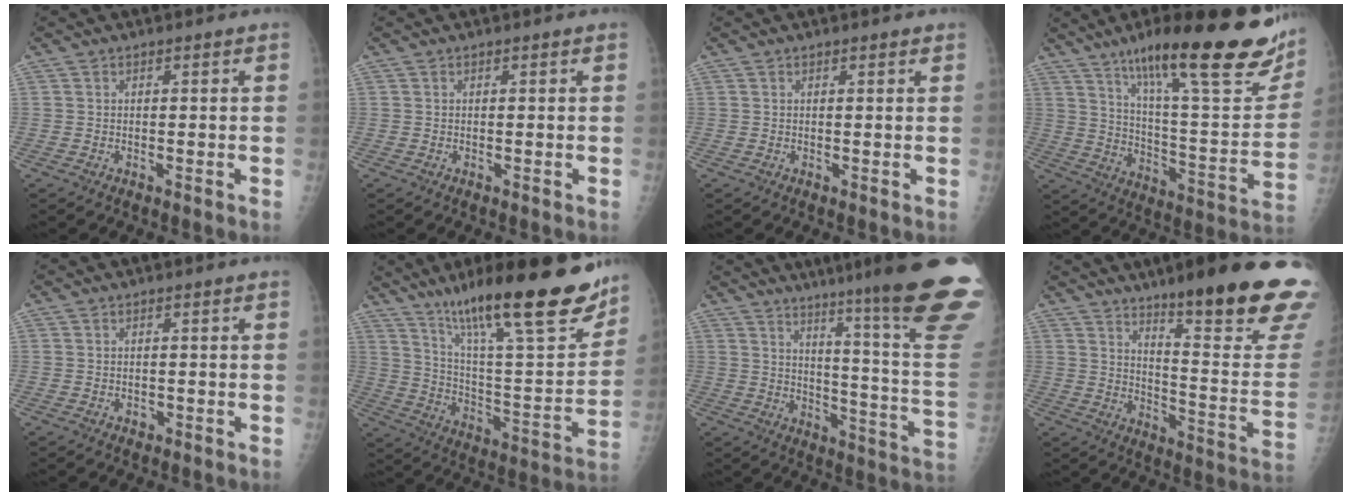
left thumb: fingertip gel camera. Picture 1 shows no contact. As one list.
[{"total": 0.0}, {"total": 1.1, "force": [0.8, 0.2, 0.7], "torque": [-0.008, -0.001, 0.011]}, {"total": 30.2, "force": [18.2, 6.6, 23.2], "torque": [-0.313, -0.050, 0.280]}, {"total": 0.7, "force": [-0.2, 0.6, 0.4], "torque": [-0.003, 0.001, 0.000]}, {"total": 28.0, "force": [19.2, 5.5, 19.6], "torque": [-0.281, -0.069, 0.309]}, {"total": 28.6, "force": [20.0, 1.2, 20.4], "torque": [-0.217, -0.125, 0.267]}, {"total": 26.3, "force": [17.3, 4.1, 19.4], "torque": [-0.221, -0.092, 0.244]}]